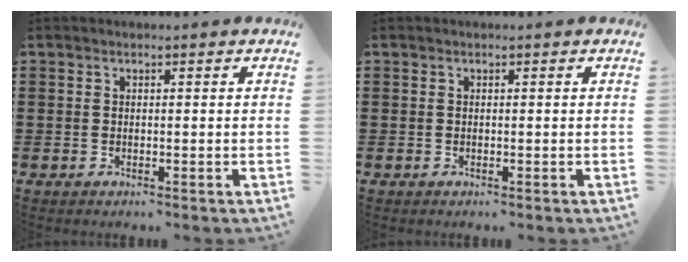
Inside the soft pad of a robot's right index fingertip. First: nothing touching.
{"total": 0.0}